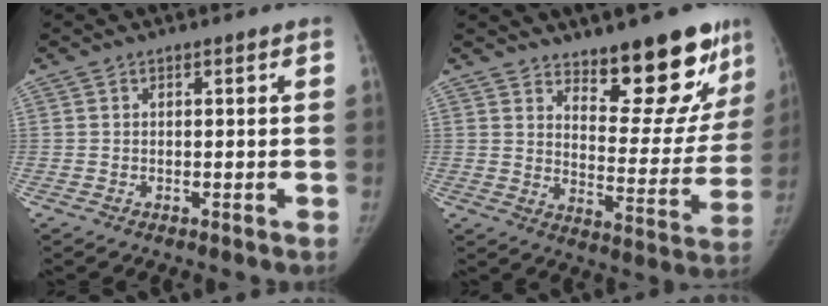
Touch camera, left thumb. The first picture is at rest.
{"total": 17.7, "force": [12.6, 6.3, 10.6], "torque": [-0.082, -0.104, 0.181]}